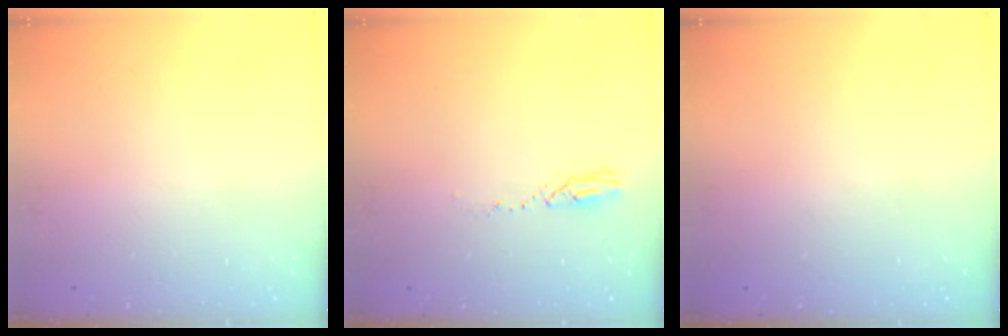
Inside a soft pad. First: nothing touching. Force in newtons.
{"total": 4.1, "press": 4.1, "slide": 0.4}
{"total": 0.0}